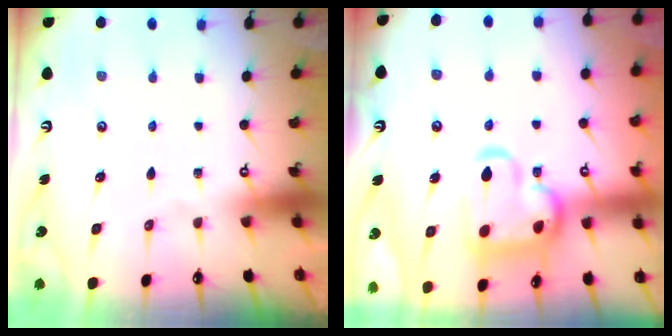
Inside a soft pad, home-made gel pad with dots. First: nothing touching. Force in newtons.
{"total": 7.4, "press": 7.3, "slide": 1.3}